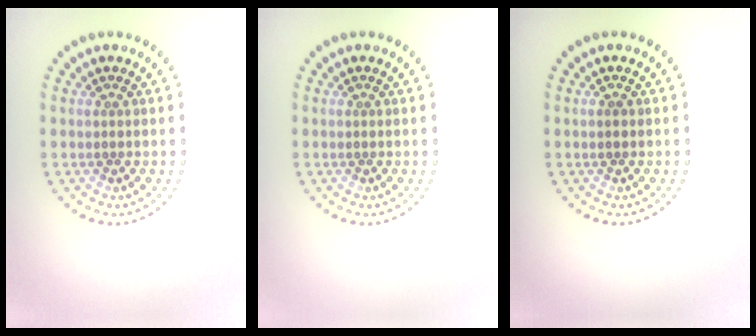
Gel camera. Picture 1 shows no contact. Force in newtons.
{"total": 0.0}
{"total": 0.7, "press": 0.7, "slide": 0.1}